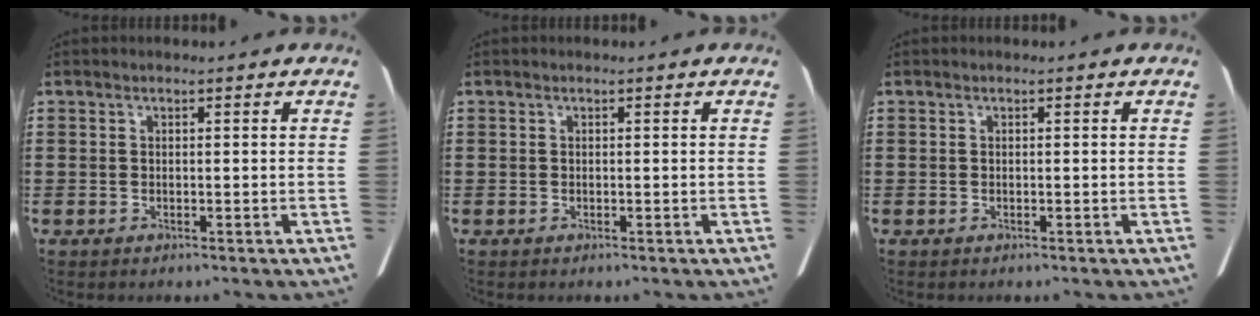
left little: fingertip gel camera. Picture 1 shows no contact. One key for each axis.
{"total": 0.0}
{"total": 0.0}